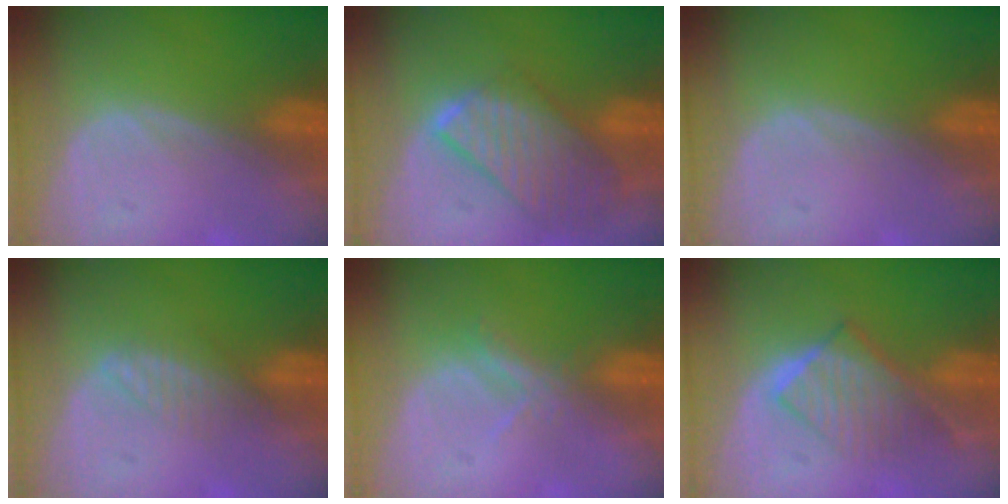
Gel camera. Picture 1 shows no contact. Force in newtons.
{"total": 9.7, "press": 8.4, "slide": 4.9}
{"total": 0.0}
{"total": 2.7, "press": 2.7, "slide": 0.2}
{"total": 2.6, "press": 2.5, "slide": 0.9}
{"total": 6.6, "press": 6.2, "slide": 2.4}